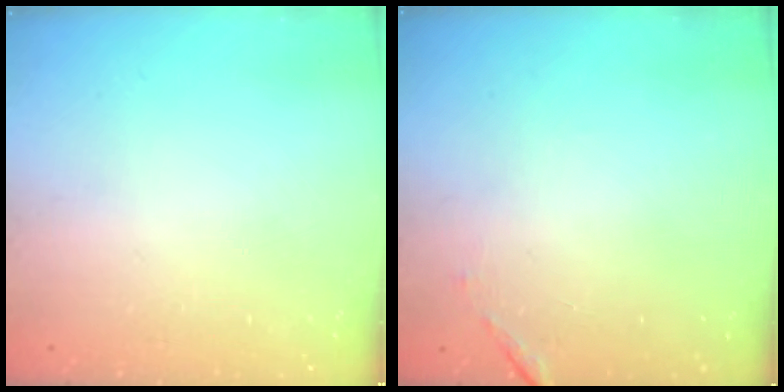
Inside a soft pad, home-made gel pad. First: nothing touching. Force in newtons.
{"total": 6.2, "press": 6.2, "slide": 0.2}